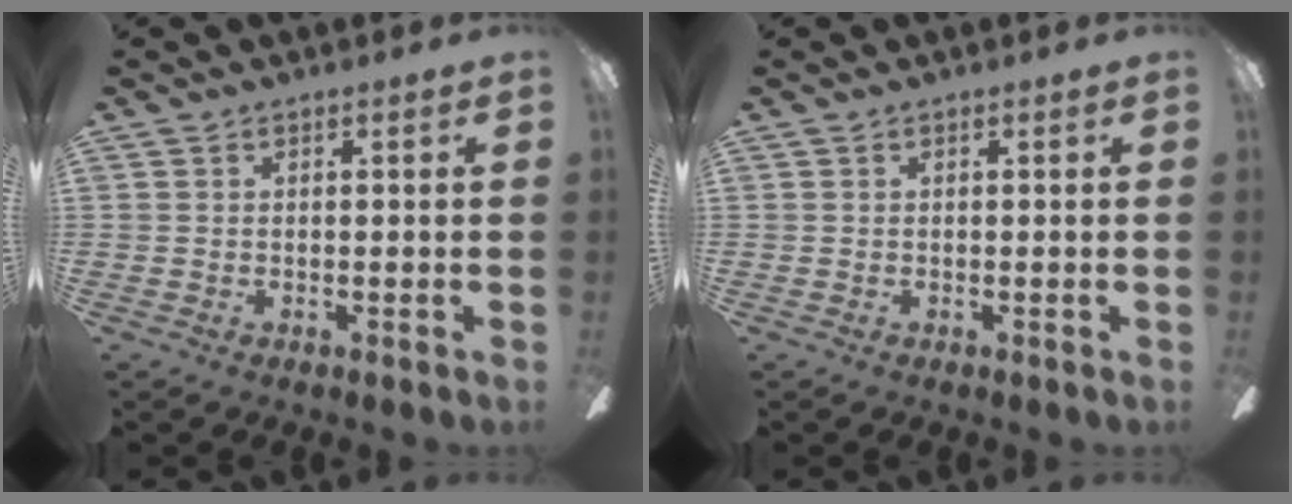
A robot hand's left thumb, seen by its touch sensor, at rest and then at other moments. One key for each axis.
{"total": 0.0}